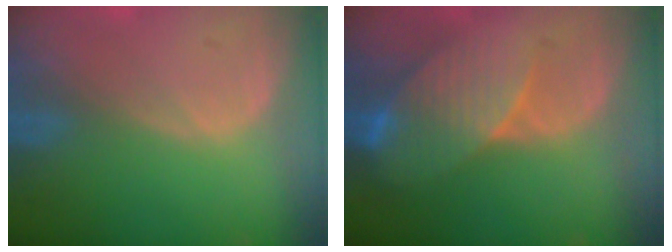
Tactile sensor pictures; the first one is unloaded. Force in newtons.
{"total": 8.2, "press": 7.6, "slide": 3.1}